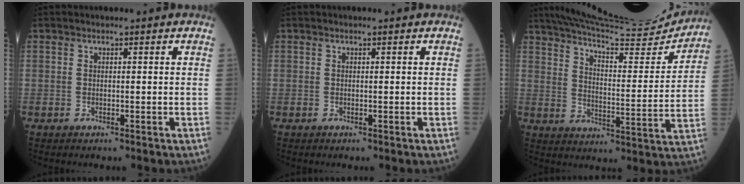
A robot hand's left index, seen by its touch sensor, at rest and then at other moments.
{"total": 0.0}
{"total": 21.8, "force": [20.6, 1.3, 7.2], "torque": [-0.119, -0.042, 0.284]}